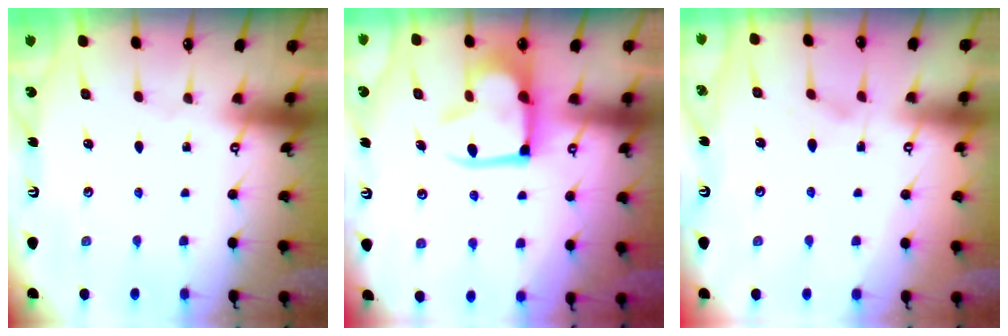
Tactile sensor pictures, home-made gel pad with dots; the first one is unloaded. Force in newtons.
{"total": 15.2, "press": 15.1, "slide": 1.4}
{"total": 2.9, "press": 2.7, "slide": 1.0}